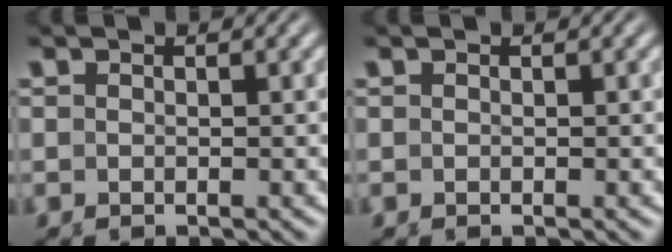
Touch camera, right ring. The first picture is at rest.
{"total": 0.0}